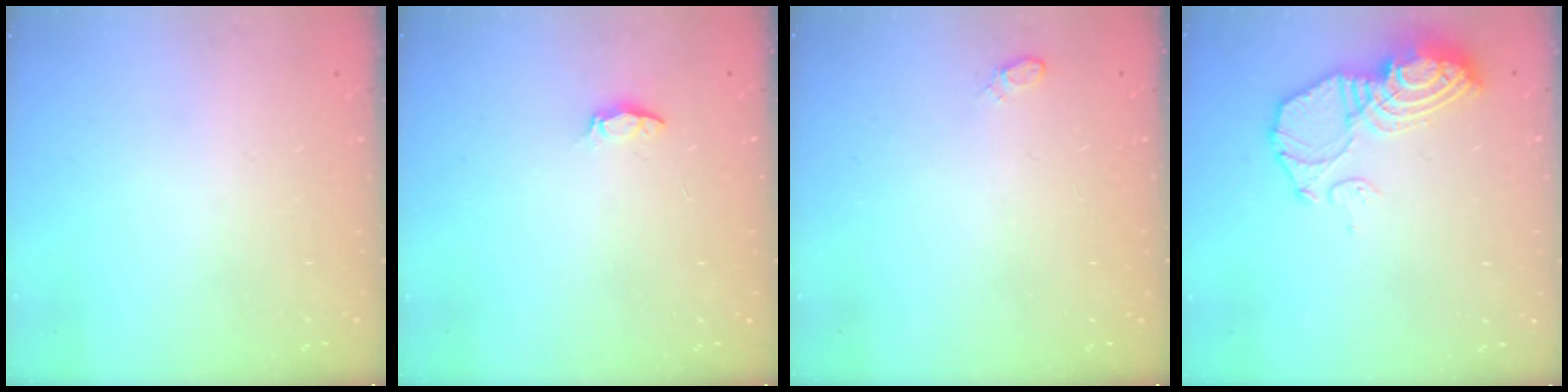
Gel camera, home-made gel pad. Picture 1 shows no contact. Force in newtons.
{"total": 3.2, "press": 3.1, "slide": 0.4}
{"total": 4.3, "press": 4.0, "slide": 1.5}
{"total": 12.9, "press": 12.8, "slide": 1.0}